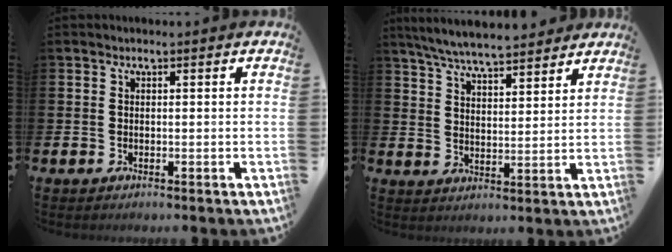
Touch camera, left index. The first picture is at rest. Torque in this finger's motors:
{"motor_torque": [1.06, -1.08, 0.56, 0.21]}